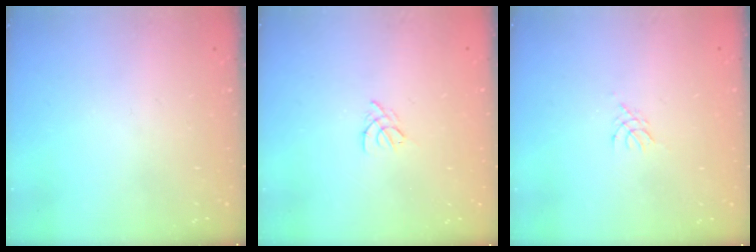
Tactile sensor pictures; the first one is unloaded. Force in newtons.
{"total": 2.5, "press": 2.4, "slide": 0.6}
{"total": 2.7, "press": 2.6, "slide": 0.6}